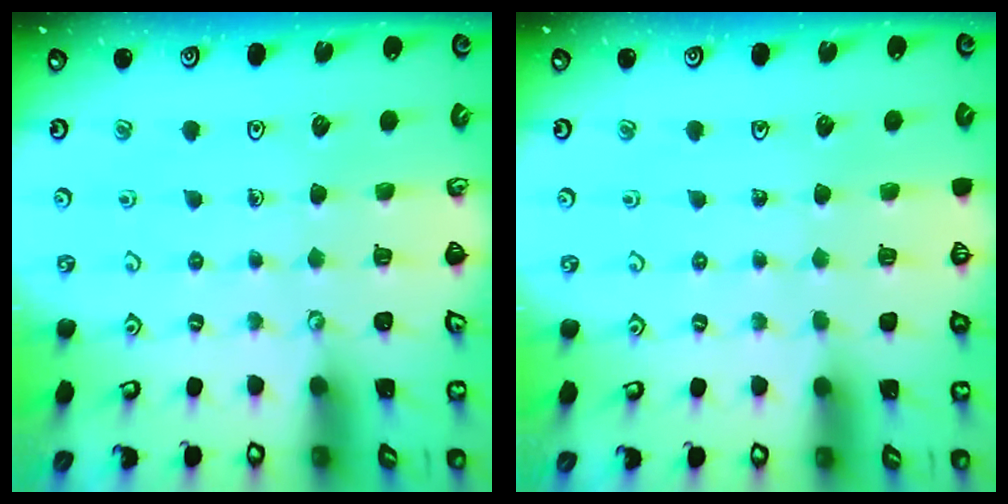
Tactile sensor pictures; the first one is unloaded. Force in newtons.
{"total": 0.0}